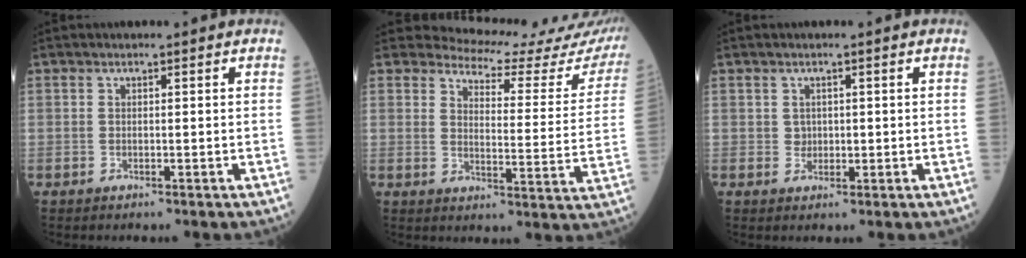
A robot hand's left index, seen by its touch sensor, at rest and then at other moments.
{"total": 18.2, "force": [17.8, 2.7, 2.3], "torque": [-0.008, -0.104, 0.177]}
{"total": 1.5, "force": [0.3, 1.3, 0.6], "torque": [-0.011, 0.000, 0.008]}